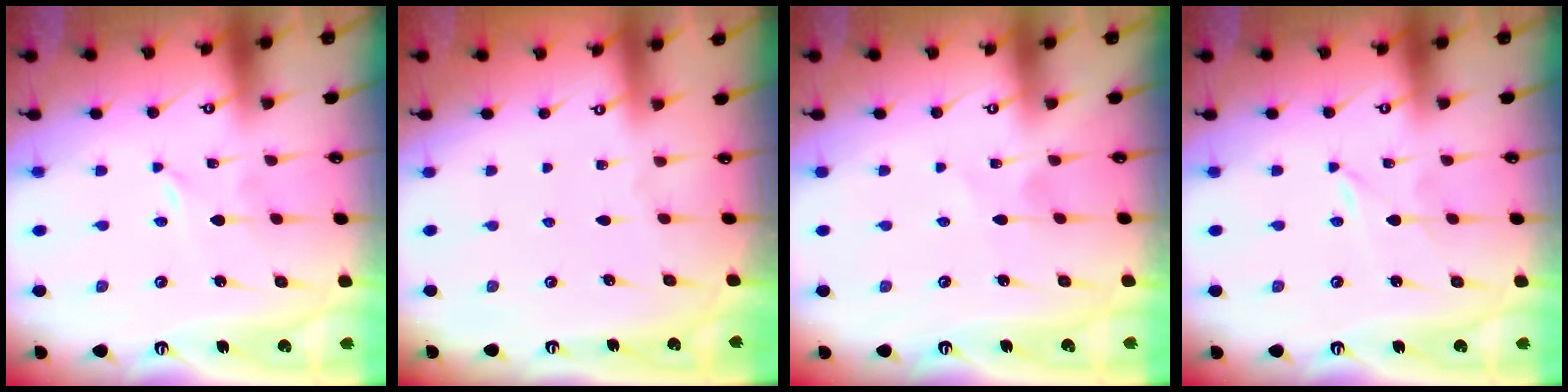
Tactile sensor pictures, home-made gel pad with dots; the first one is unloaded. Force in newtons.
{"total": 0.0}
{"total": 2.5, "press": 2.5, "slide": 0.3}
{"total": 0.0}